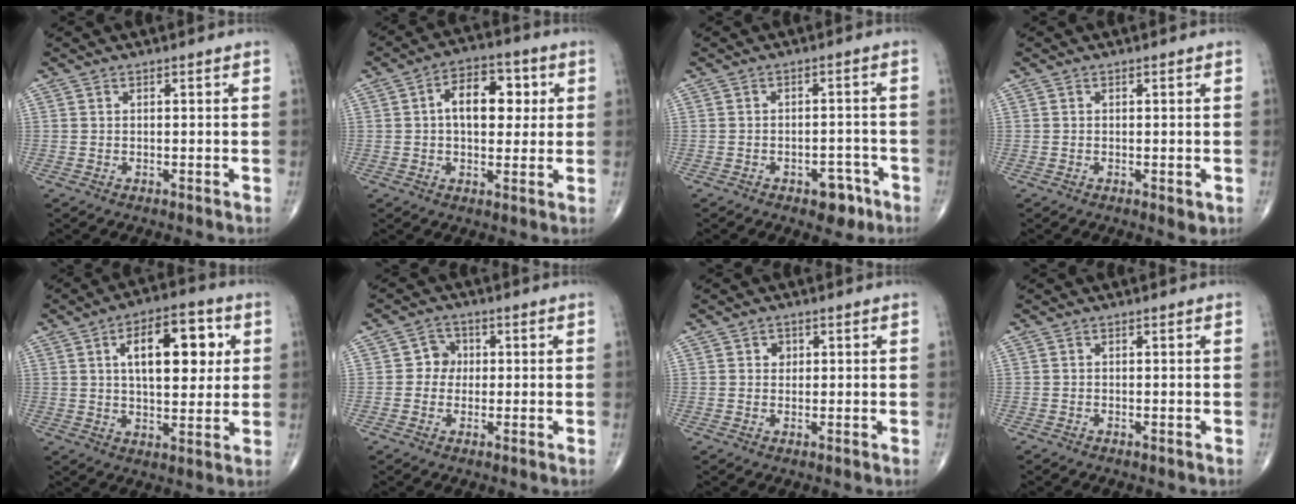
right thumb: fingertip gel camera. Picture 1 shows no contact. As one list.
[{"total": 10.7, "force": [1.8, 6.5, 8.3], "torque": [-0.097, 0.014, 0.023]}, {"total": 4.9, "force": [-2.9, 2.8, 2.8], "torque": [-0.017, 0.022, -0.036]}, {"total": 1.6, "force": [-0.5, 0.7, 1.3], "torque": [-0.014, -0.003, -0.006]}, {"total": 14.9, "force": [4.0, 7.3, 12.4], "torque": [-0.154, 0.001, 0.059]}, {"total": 3.7, "force": [0.1, 3.5, 1.3], "torque": [0.006, 0.010, -0.007]}, {"total": 1.8, "force": [0.6, 1.5, 0.7], "torque": [0.001, 0.000, 0.006]}, {"total": 0.0}]